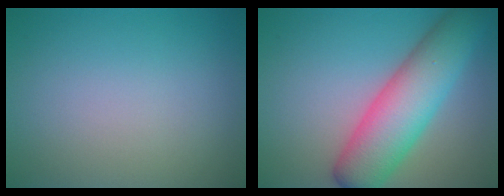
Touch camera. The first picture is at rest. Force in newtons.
{"total": 8.3, "press": 8.3, "slide": 0.0}